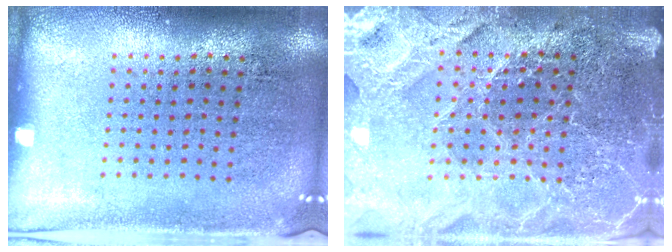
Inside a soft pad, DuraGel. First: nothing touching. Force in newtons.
{"total": 4.4, "press": 4.2, "slide": 1.5}